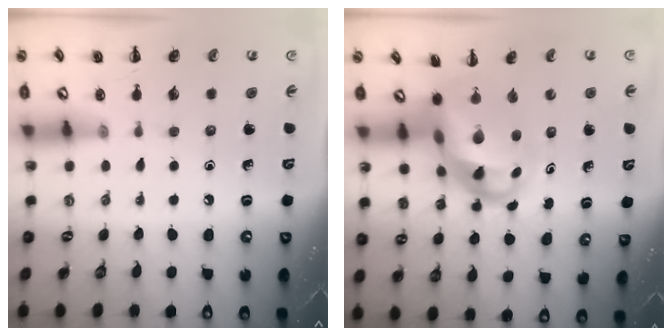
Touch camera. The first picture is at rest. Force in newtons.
{"total": 7.9, "press": 7.6, "slide": 2.0}